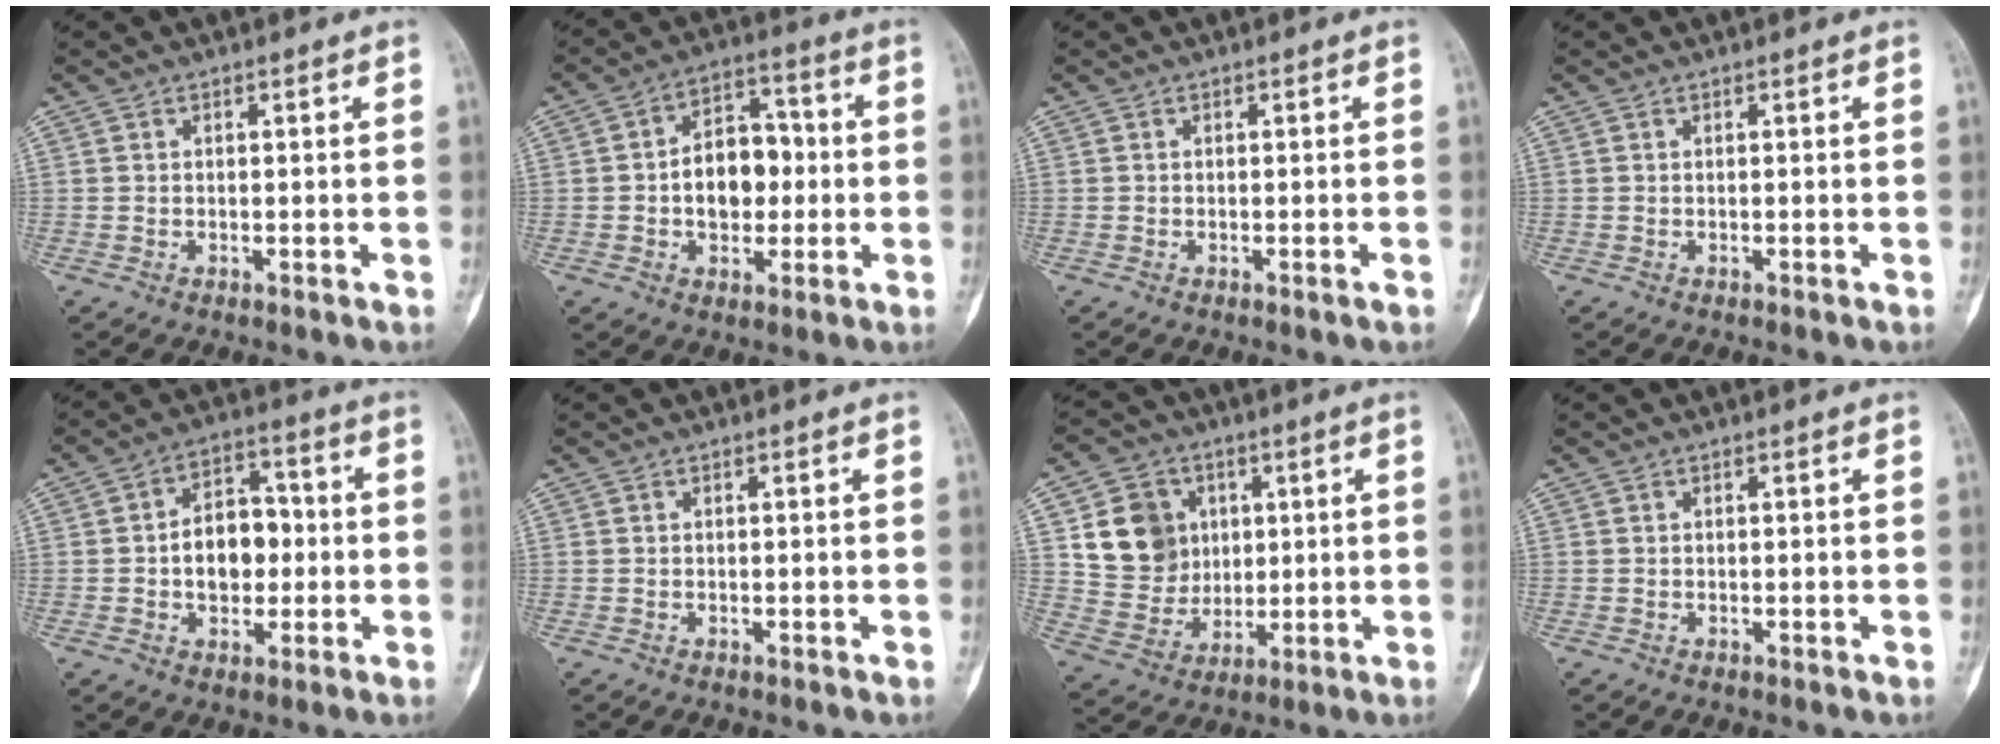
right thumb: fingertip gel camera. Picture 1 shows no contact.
{"total": 11.5, "force": [-0.6, 8.0, 8.3], "torque": [-0.089, 0.029, -0.014]}
{"total": 0.6, "force": [-0.4, -0.1, 0.4], "torque": [-0.007, -0.001, -0.005]}
{"total": 0.0}
{"total": 10.5, "force": [-0.5, 7.4, 7.5], "torque": [-0.080, 0.025, -0.013]}
{"total": 0.0}
{"total": 13.0, "force": [3.4, 11.3, 5.4], "torque": [-0.056, -0.008, 0.074]}
{"total": 0.0}